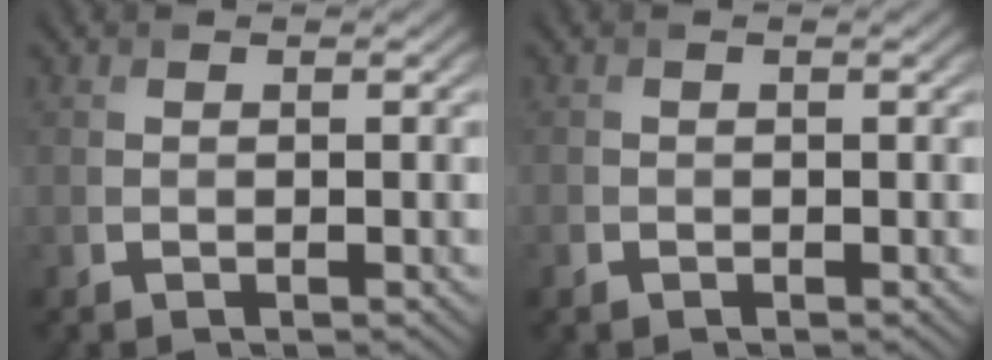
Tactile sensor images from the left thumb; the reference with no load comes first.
{"total": 0.7, "force": [-0.4, 0.5, 0.0], "torque": [0.000, -0.005, -0.009]}